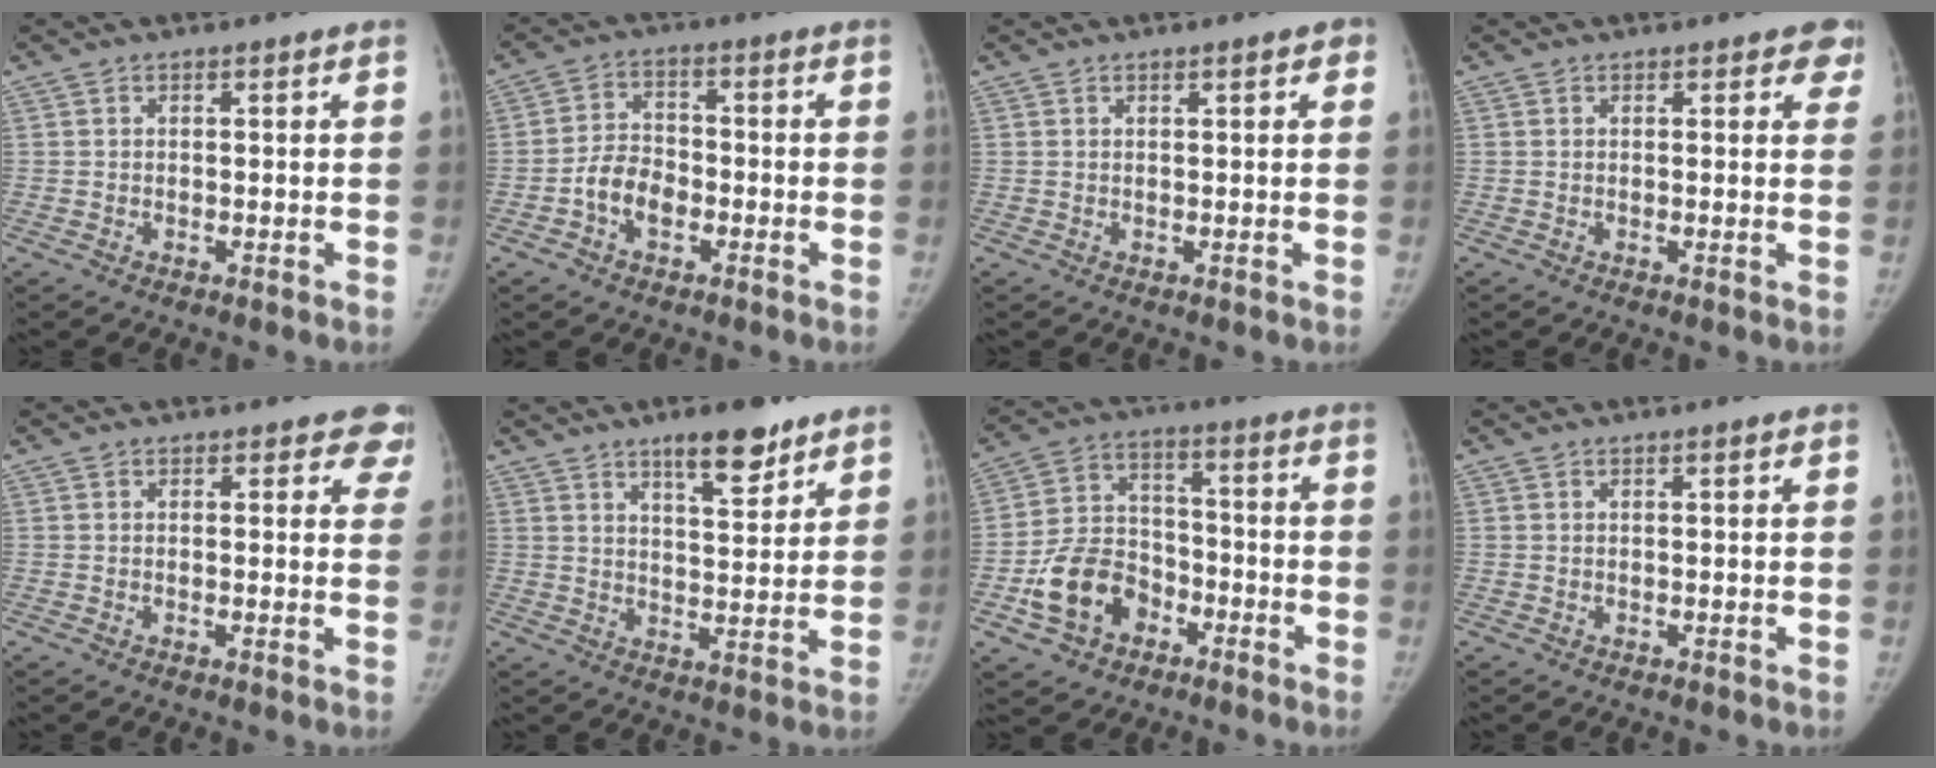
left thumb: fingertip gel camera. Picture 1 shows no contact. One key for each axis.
{"total": 6.5, "fx": -2.4, "fy": 4.4, "fz": 4.1, "tx": -0.061, "ty": 0.024, "tz": -0.051}
{"total": 1.9, "fx": 0.9, "fy": 0.5, "fz": 1.6, "tx": -0.016, "ty": 0.002, "tz": 0.009}
{"total": 3.6, "fx": 2.5, "fy": 1.8, "fz": 1.8, "tx": 0.013, "ty": -0.006, "tz": 0.016}
{"total": 5.2, "fx": 4.2, "fy": 2.6, "fz": 1.6, "tx": 0.026, "ty": -0.017, "tz": 0.027}
{"total": 9.2, "fx": 6.5, "fy": 2.9, "fz": 5.9, "tx": -0.067, "ty": -0.042, "tz": 0.100}
{"total": 12.6, "fx": -5.5, "fy": 9.4, "fz": 6.4, "tx": -0.092, "ty": 0.038, "tz": -0.097}
{"total": 0.6, "fx": 0.3, "fy": 0.0, "fz": 0.5, "tx": -0.007, "ty": 0.001, "tz": 0.004}